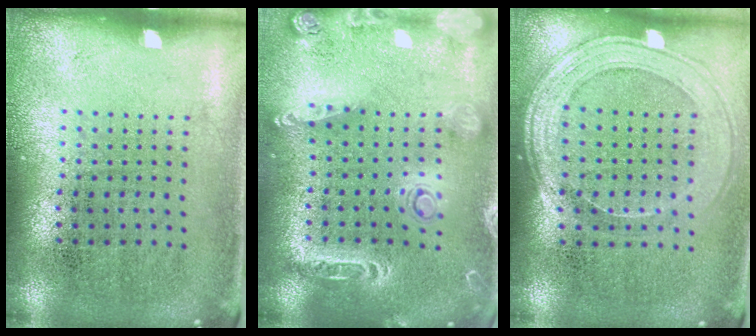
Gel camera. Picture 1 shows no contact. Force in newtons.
{"total": 2.0, "press": 1.9, "slide": 0.6}
{"total": 1.6, "press": 1.4, "slide": 0.7}